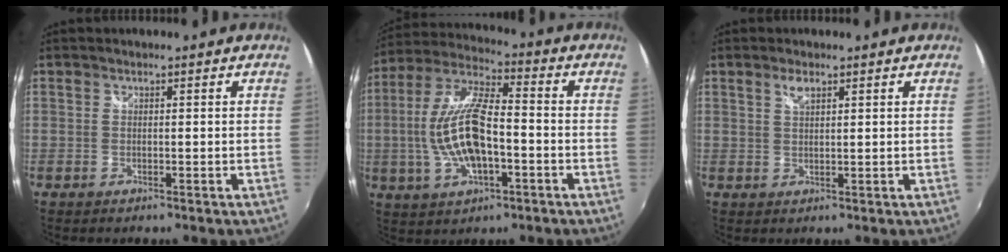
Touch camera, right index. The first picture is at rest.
{"total": 14.2, "force": [-2.9, 6.5, 12.3], "torque": [-0.250, 0.009, -0.055]}
{"total": 2.3, "force": [1.4, 0.9, 1.5], "torque": [-0.027, 0.003, 0.025]}